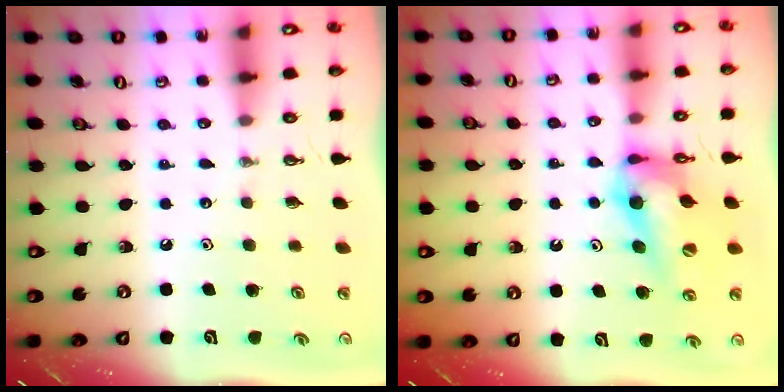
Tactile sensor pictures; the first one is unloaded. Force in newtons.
{"total": 13.3, "press": 13.2, "slide": 1.5}